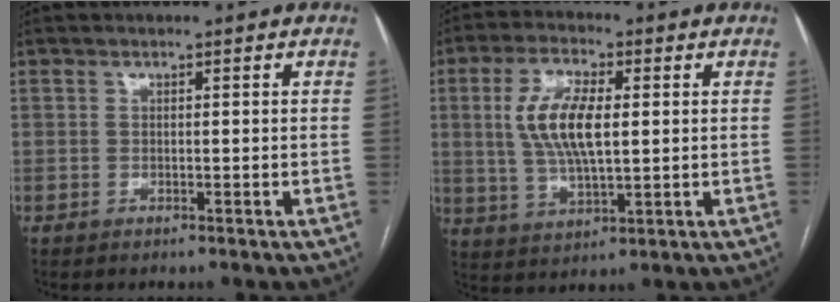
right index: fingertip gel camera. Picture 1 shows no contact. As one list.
[{"total": 10.0, "force": [1.6, 3.4, 9.3], "torque": [-0.194, 0.010, 0.033]}]